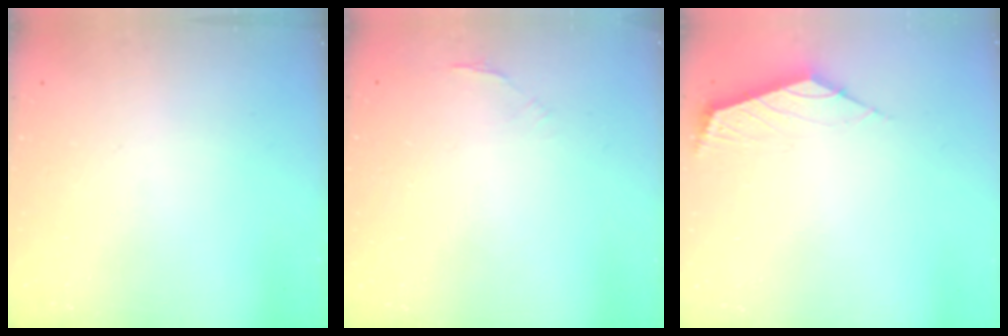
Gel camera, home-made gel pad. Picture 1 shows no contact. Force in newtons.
{"total": 1.5, "press": 1.4, "slide": 0.5}
{"total": 2.4, "press": 2.3, "slide": 0.6}